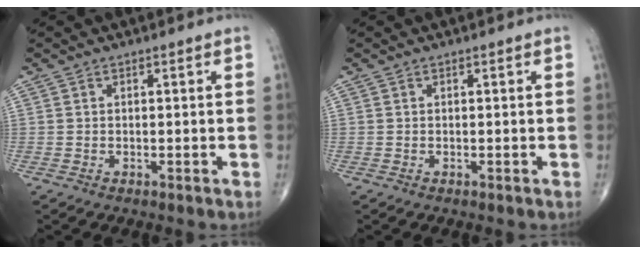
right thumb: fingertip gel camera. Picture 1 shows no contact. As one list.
[{"total": 0.0}]